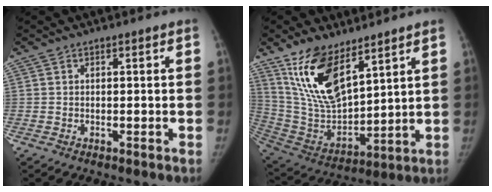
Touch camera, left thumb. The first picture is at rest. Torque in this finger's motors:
{"motor_torque": [0.61, -0.14, 1.57, -1.20, 0.16]}